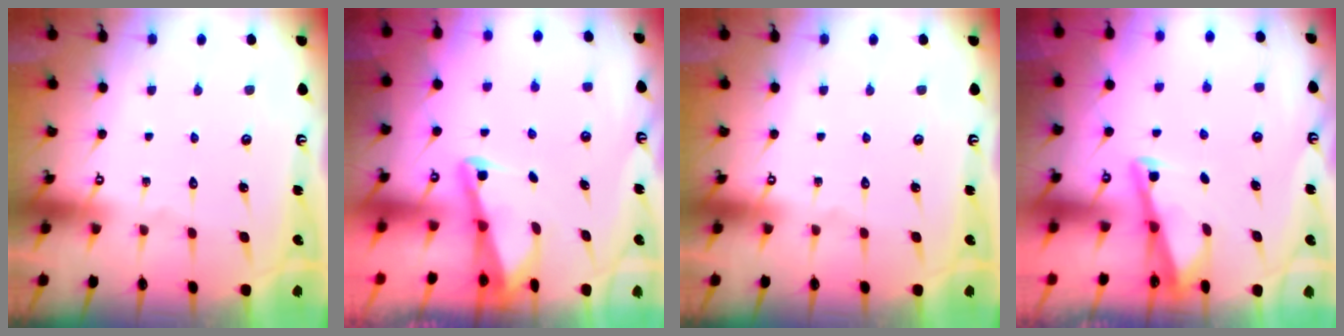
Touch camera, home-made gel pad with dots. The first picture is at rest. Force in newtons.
{"total": 2.1, "press": 2.1, "slide": 0.4}
{"total": 0.0}
{"total": 3.0, "press": 3.0, "slide": 0.3}